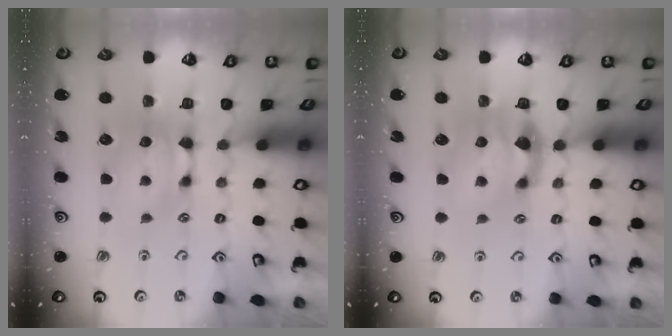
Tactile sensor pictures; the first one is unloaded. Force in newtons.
{"total": 2.6, "press": 2.0, "slide": 1.7}